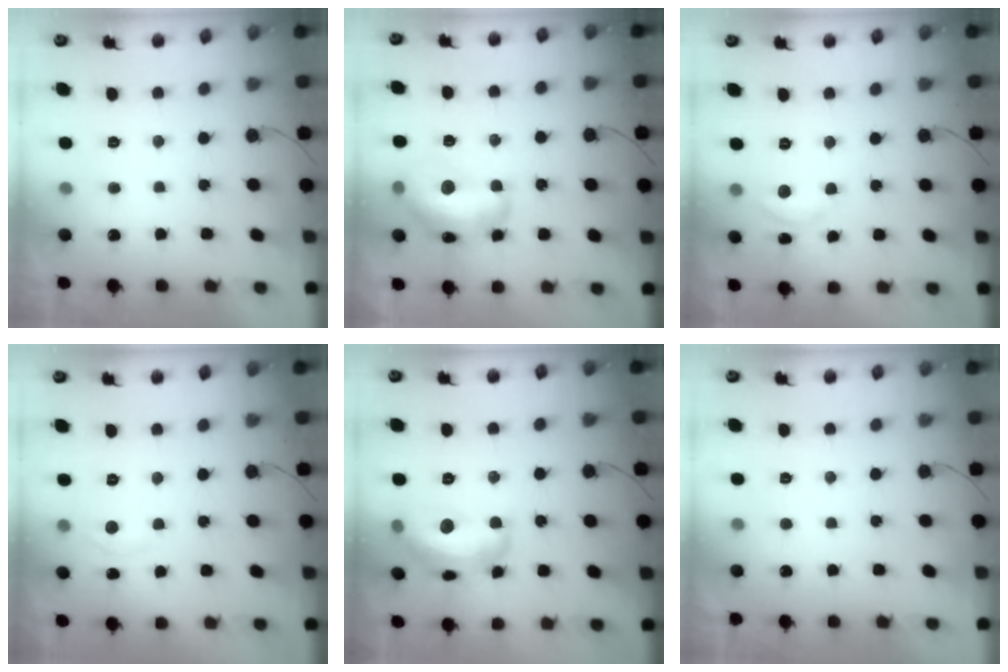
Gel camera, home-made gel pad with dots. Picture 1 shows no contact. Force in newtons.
{"total": 16.3, "press": 16.2, "slide": 1.1}
{"total": 5.2, "press": 5.2, "slide": 0.5}
{"total": 3.2, "press": 3.2, "slide": 0.4}
{"total": 16.0, "press": 16.0, "slide": 1.3}
{"total": 0.0}